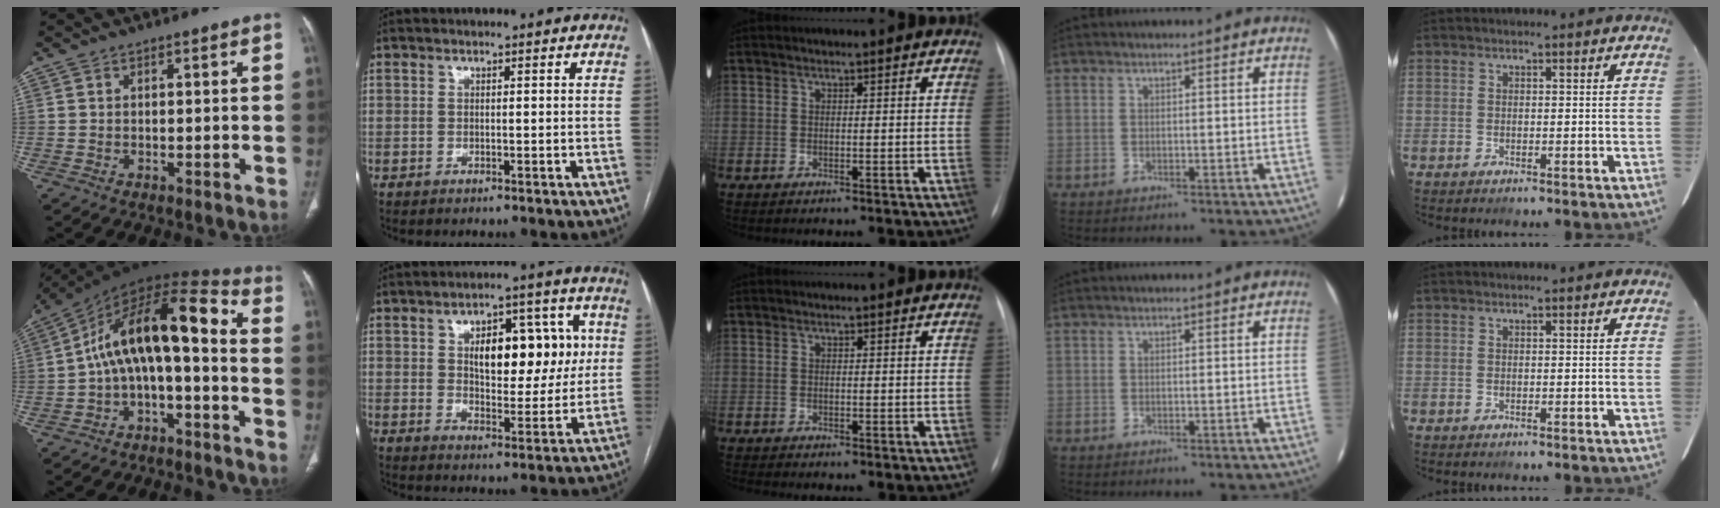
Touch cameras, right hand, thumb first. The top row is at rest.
{"thumb": {"total": 16.0, "force": [-2.4, 6.8, 14.3], "torque": [-0.230, 0.102, -0.044]}, "index": {"total": 13.1, "force": [3.0, 6.4, 11.0], "torque": [-0.153, 0.025, 0.051]}, "middle": {"total": 1.1, "force": [-0.3, 0.4, 1.0], "torque": [-0.022, -0.006, -0.004]}}